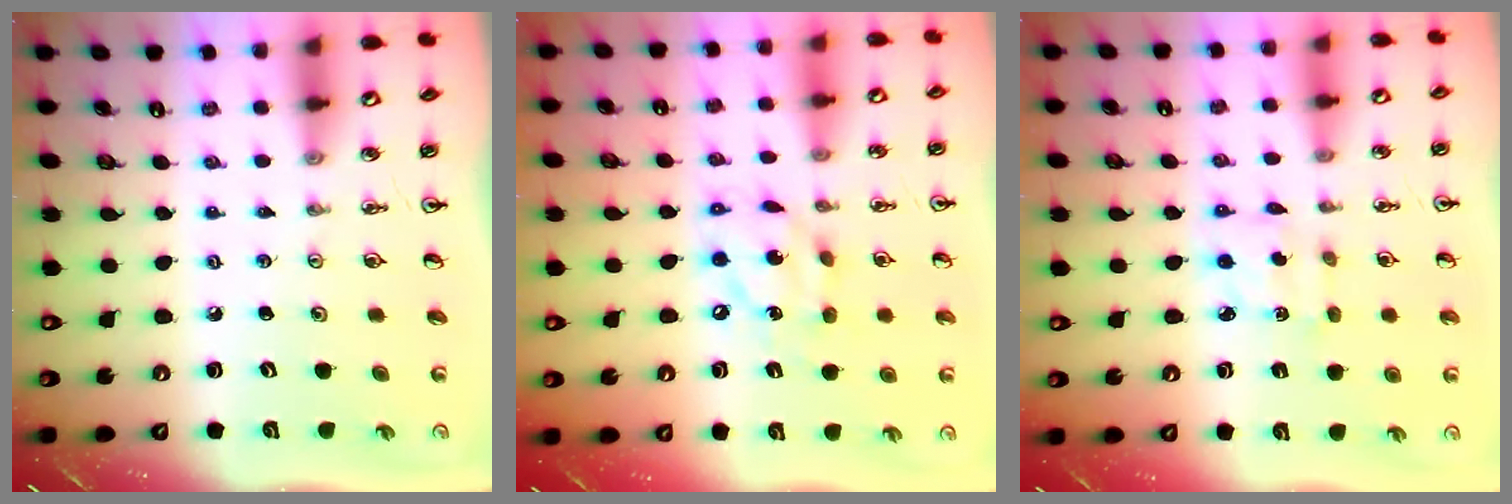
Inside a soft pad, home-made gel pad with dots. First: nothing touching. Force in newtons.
{"total": 11.8, "press": 11.8, "slide": 0.9}
{"total": 2.5, "press": 2.5, "slide": 0.1}